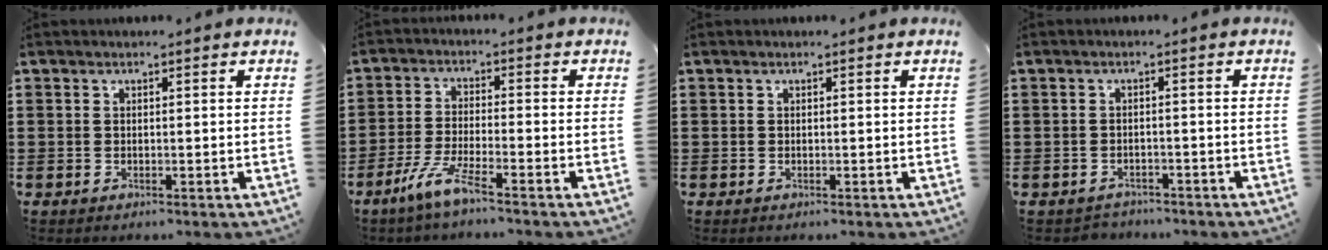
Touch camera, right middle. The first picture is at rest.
{"total": 5.7, "force": [-3.9, 0.2, 4.1], "torque": [-0.094, -0.010, -0.076]}
{"total": 0.0}
{"total": 1.5, "force": [-1.4, 0.4, -0.1], "torque": [-0.004, 0.002, -0.033]}